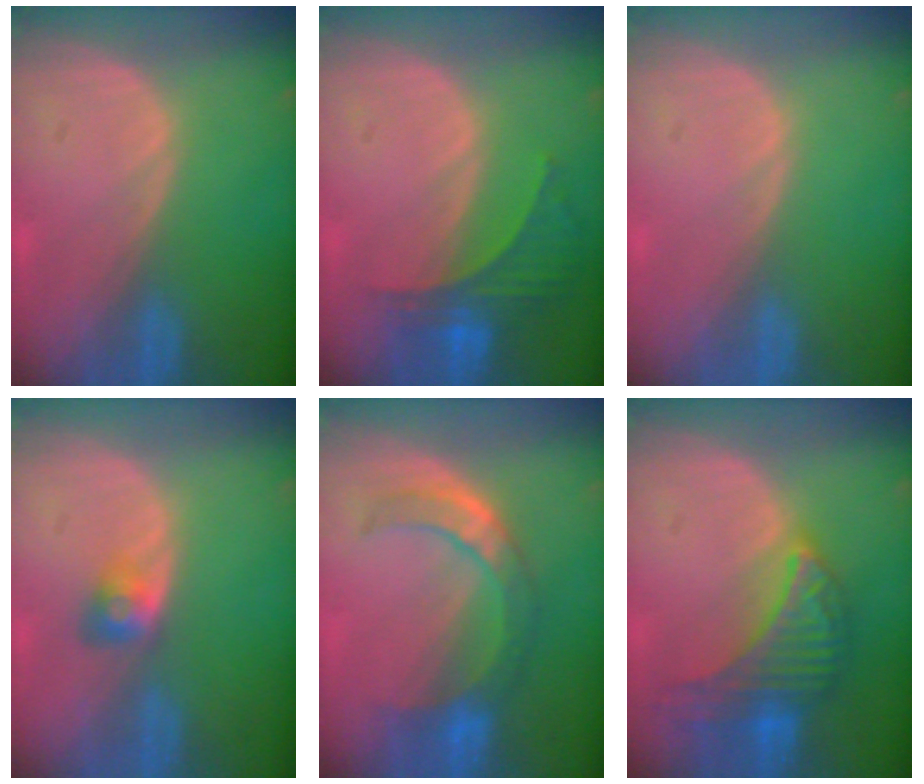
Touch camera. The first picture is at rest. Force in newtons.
{"total": 5.9, "press": 5.6, "slide": 1.9}
{"total": 0.0}
{"total": 2.9, "press": 2.4, "slide": 1.5}
{"total": 7.0, "press": 6.9, "slide": 1.4}
{"total": 8.2, "press": 8.2, "slide": 0.5}